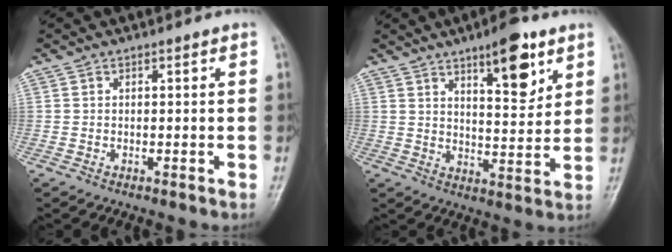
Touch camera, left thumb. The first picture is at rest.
{"total": 10.8, "force": [6.2, 3.7, 8.1], "torque": [-0.098, -0.037, 0.096]}